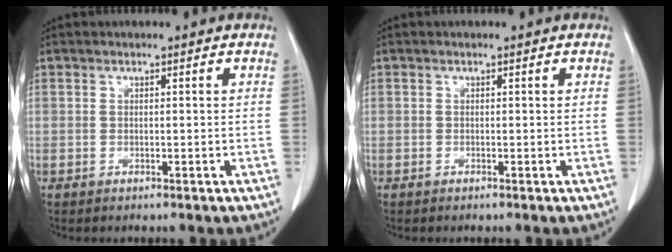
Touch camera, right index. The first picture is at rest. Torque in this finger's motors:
{"motor_torque": [-0.04, 0.05, 0.00, 0.01]}